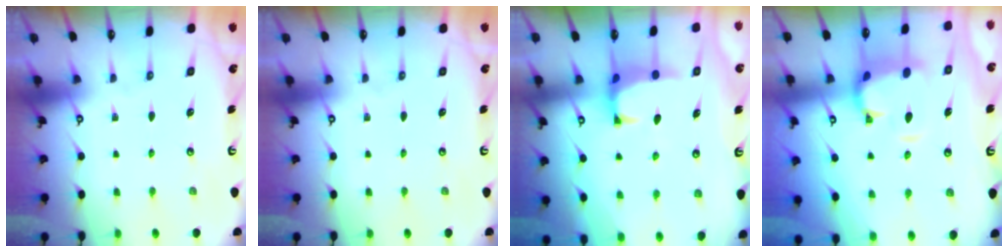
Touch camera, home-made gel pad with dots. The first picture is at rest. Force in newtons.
{"total": 0.0}
{"total": 0.8, "press": 0.6, "slide": 0.5}
{"total": 4.0, "press": 3.7, "slide": 1.5}